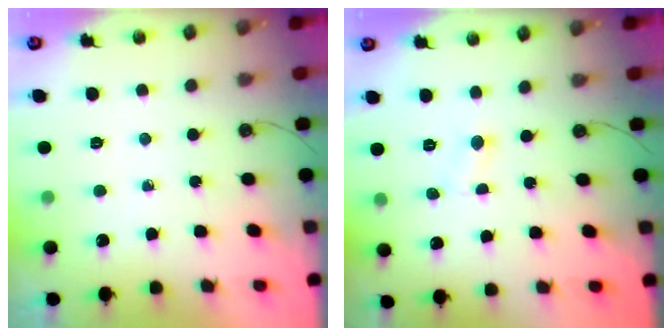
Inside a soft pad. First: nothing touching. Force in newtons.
{"total": 1.1, "press": 1.0, "slide": 0.3}